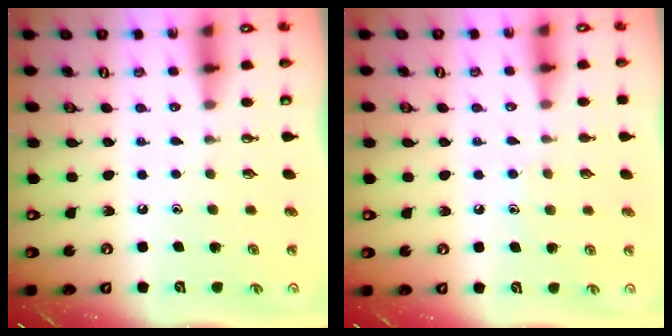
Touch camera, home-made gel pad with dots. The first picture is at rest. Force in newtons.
{"total": 7.3, "press": 7.3, "slide": 0.7}